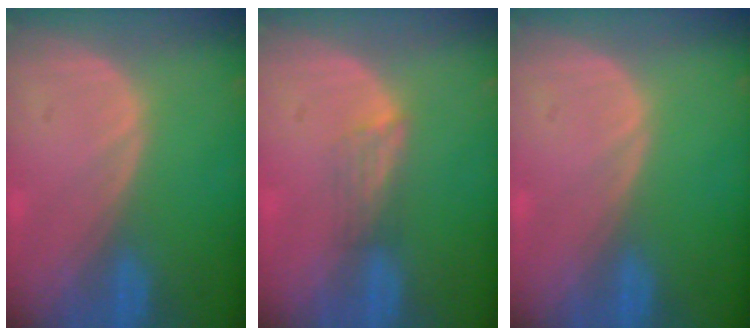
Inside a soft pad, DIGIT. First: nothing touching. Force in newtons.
{"total": 2.4, "press": 1.9, "slide": 1.5}
{"total": 0.0}